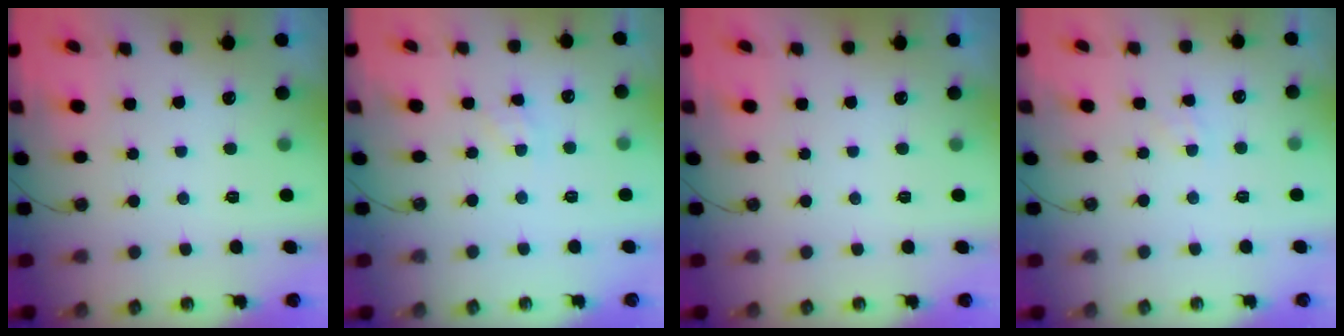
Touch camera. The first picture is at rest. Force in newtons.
{"total": 2.6, "press": 2.6, "slide": 0.4}
{"total": 0.0}
{"total": 2.9, "press": 2.9, "slide": 0.5}